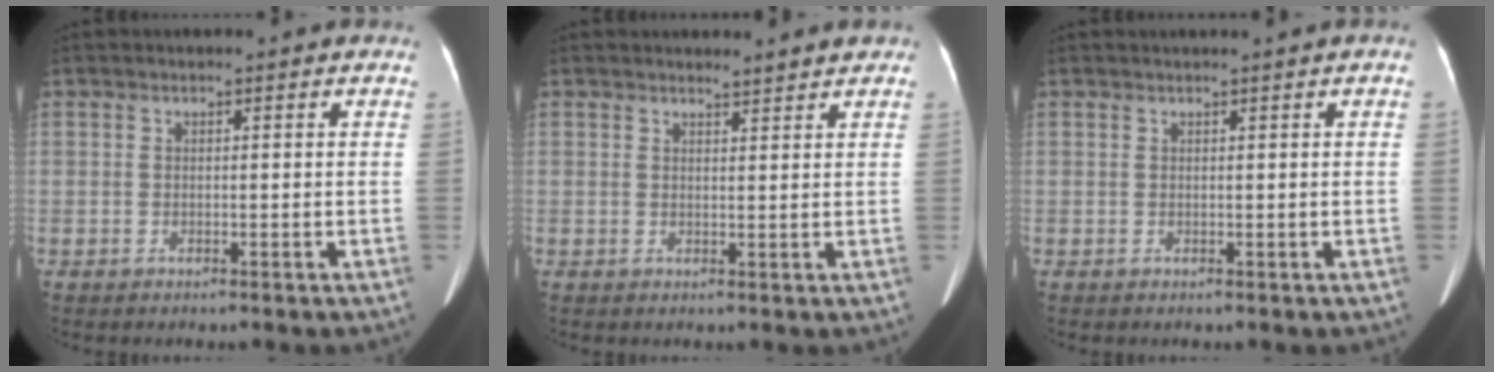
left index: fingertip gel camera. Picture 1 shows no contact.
{"total": 2.6, "force": [2.6, 0.4, 0.4], "torque": [-0.013, 0.003, 0.030]}
{"total": 1.1, "force": [0.8, -0.3, 0.7], "torque": [-0.010, 0.008, 0.016]}